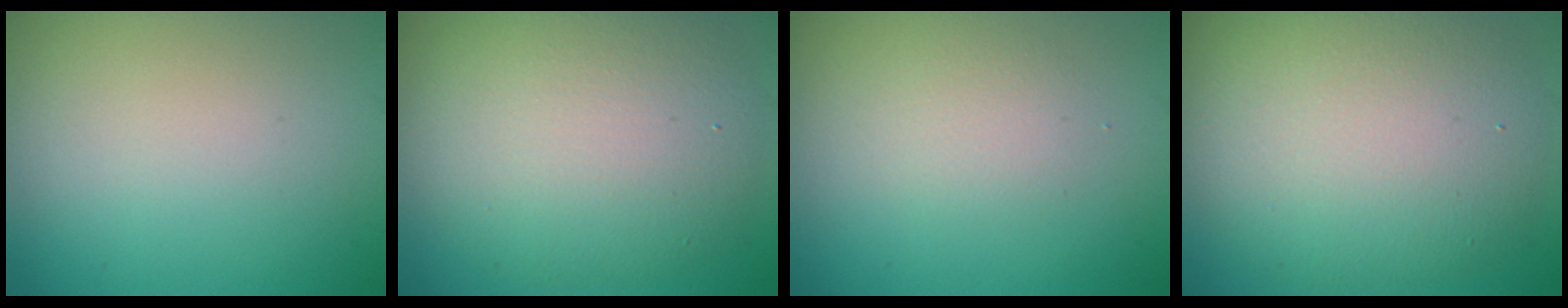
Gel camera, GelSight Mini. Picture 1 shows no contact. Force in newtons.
{"total": 8.2, "press": 8.2, "slide": 0.3}
{"total": 1.7, "press": 1.7, "slide": 0.1}
{"total": 9.4, "press": 9.4, "slide": 0.5}